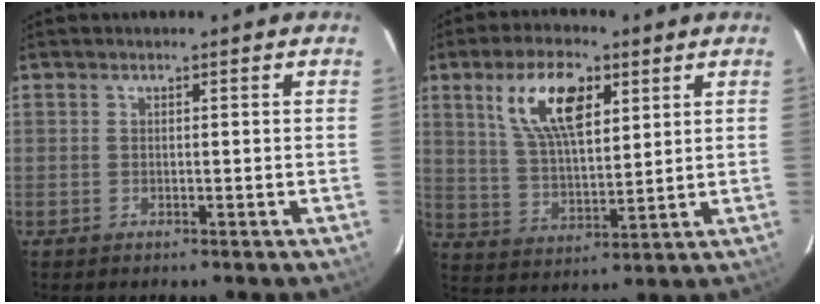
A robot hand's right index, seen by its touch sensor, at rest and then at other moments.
{"total": 12.4, "force": [5.6, 5.2, 9.7], "torque": [-0.182, 0.014, 0.109]}